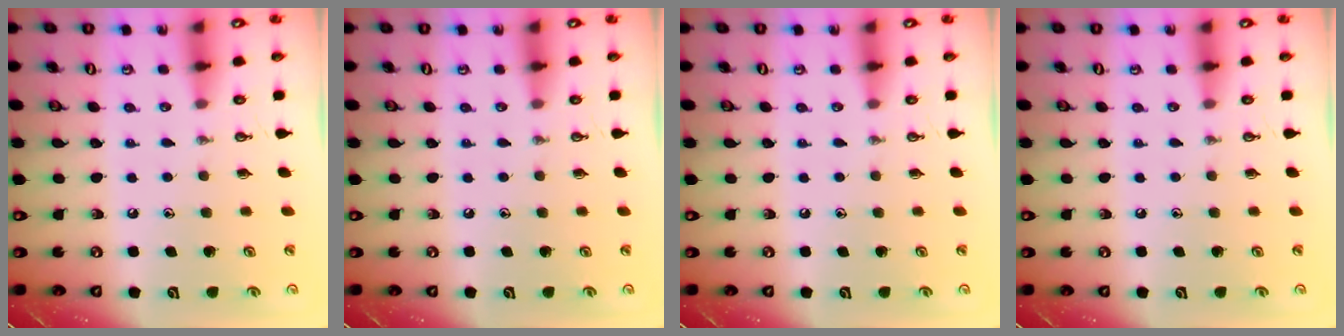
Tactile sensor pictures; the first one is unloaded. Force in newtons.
{"total": 0.0}
{"total": 0.0}
{"total": 0.0}